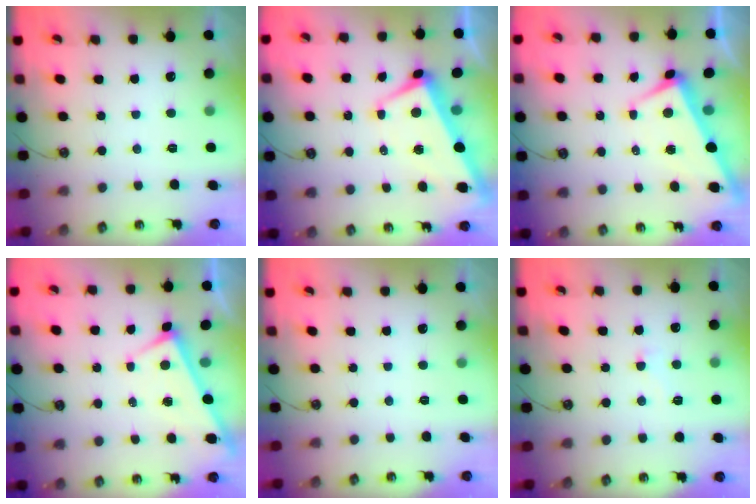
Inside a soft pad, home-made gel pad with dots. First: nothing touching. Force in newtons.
{"total": 1.1, "press": 0.4, "slide": 1.0}
{"total": 2.5, "press": 2.4, "slide": 0.7}
{"total": 1.0, "press": 0.9, "slide": 0.4}
{"total": 0.0}
{"total": 2.7, "press": 2.6, "slide": 0.8}